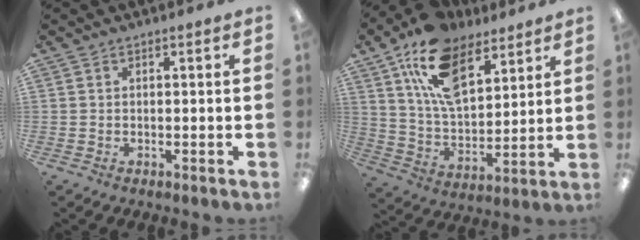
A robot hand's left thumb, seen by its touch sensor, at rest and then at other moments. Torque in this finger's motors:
{"motor_torque": [0.31, 0.76, 1.38, -1.39, 0.23]}